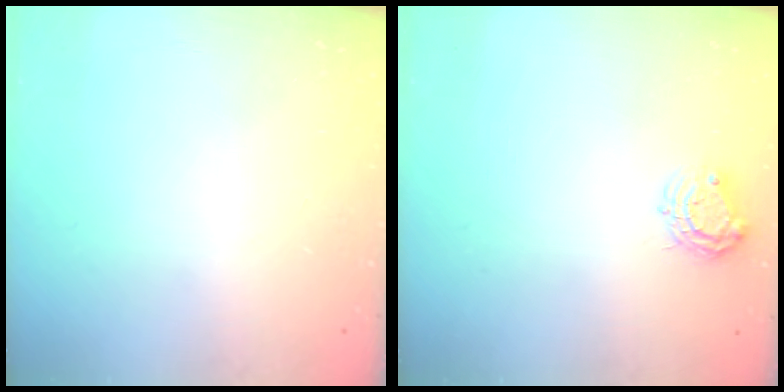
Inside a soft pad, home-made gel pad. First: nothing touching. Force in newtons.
{"total": 6.8, "press": 6.7, "slide": 0.6}